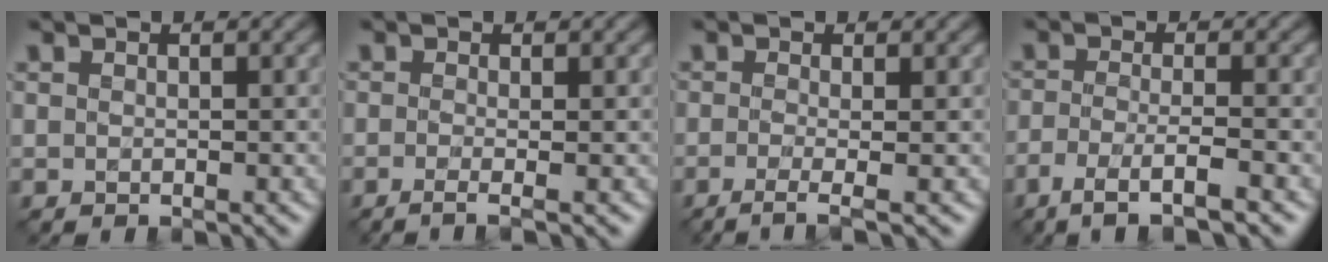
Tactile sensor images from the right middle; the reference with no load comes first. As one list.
[{"total": 2.3, "force": [-0.7, 0.9, 2.0], "torque": [-0.021, -0.008, -0.022]}, {"total": 2.9, "force": [-1.0, 0.9, 2.6], "torque": [-0.033, -0.006, -0.028]}, {"total": 4.2, "force": [-2.5, 0.7, 3.2], "torque": [-0.061, -0.008, -0.054]}]